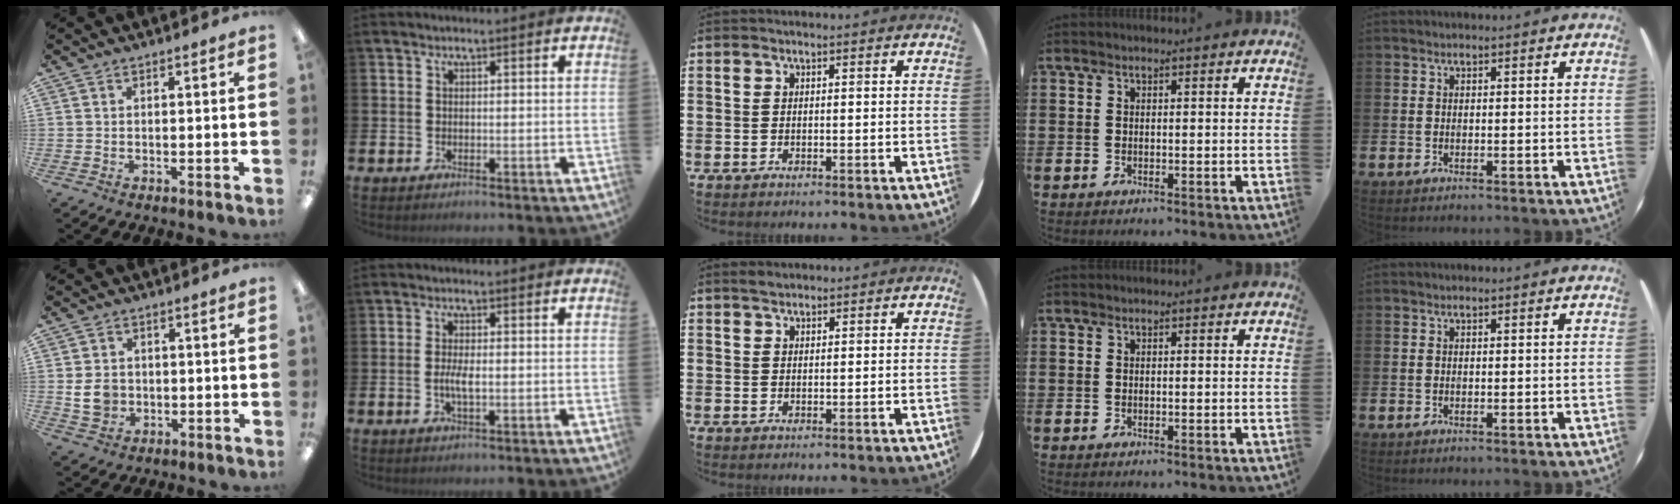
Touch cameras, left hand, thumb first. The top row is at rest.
{"thumb": {"total": 5.9, "force": [-0.3, 4.9, 3.2], "torque": [-0.066, 0.005, -0.006]}, "index": {"total": 2.6, "force": [-0.4, 0.8, 2.5], "torque": [-0.044, 0.000, -0.008]}, "middle": {"total": 1.3, "force": [1.1, 0.4, 0.3], "torque": [0.000, 0.001, 0.019]}}